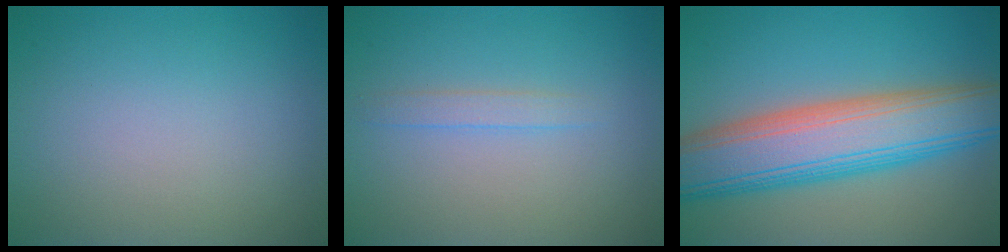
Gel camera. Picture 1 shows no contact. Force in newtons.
{"total": 1.2, "press": 1.2, "slide": 0.1}
{"total": 10.3, "press": 10.3, "slide": 0.6}